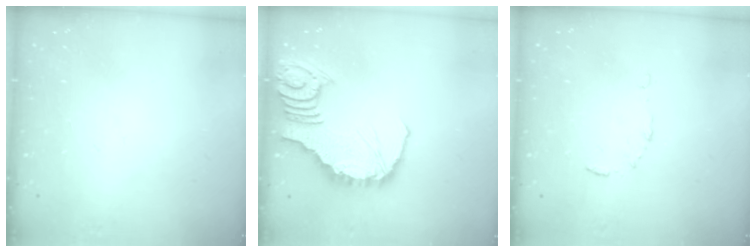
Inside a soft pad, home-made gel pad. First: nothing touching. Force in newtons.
{"total": 13.9, "press": 13.8, "slide": 1.8}
{"total": 4.9, "press": 4.9, "slide": 0.4}